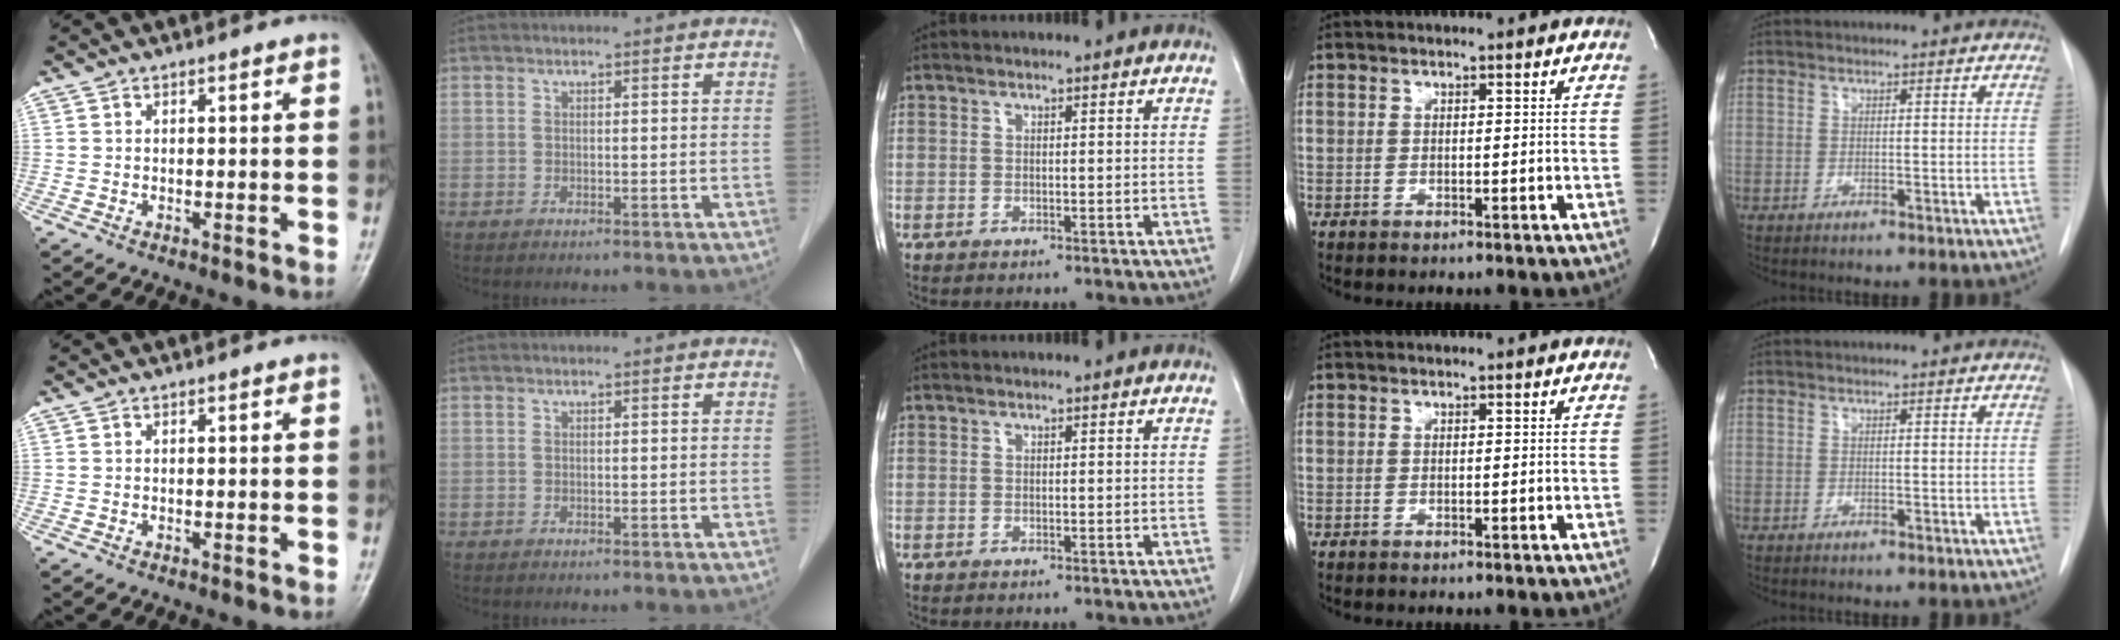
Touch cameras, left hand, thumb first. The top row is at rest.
{}